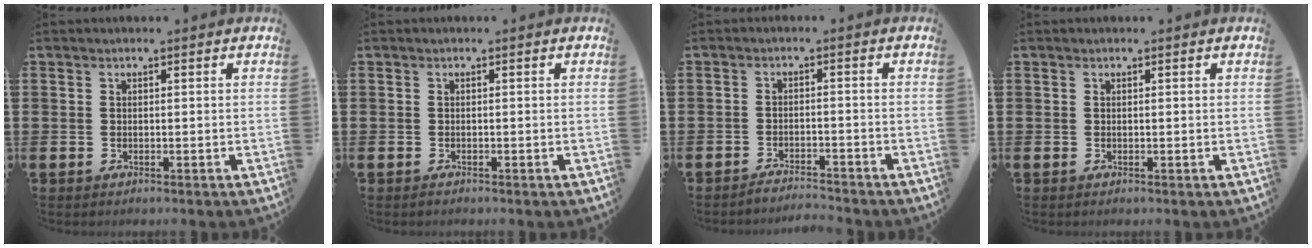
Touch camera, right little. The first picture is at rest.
{"total": 0.0}
{"total": 2.2, "force": [-2.2, -0.2, 0.0], "torque": [-0.004, 0.005, -0.048]}
{"total": 0.0}